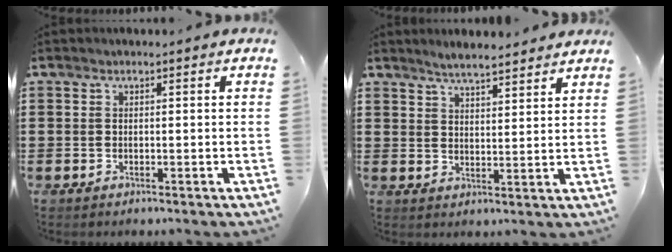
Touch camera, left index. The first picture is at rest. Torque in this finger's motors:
{"motor_torque": [0.71, -0.73, 0.15, 0.07]}